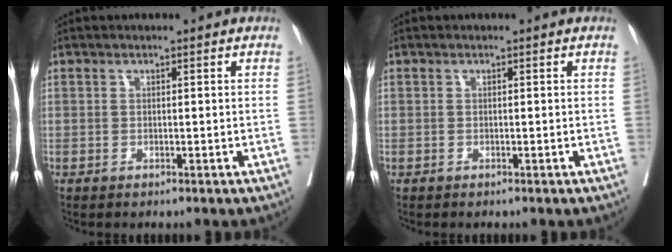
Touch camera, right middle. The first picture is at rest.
{"total": 0.0}